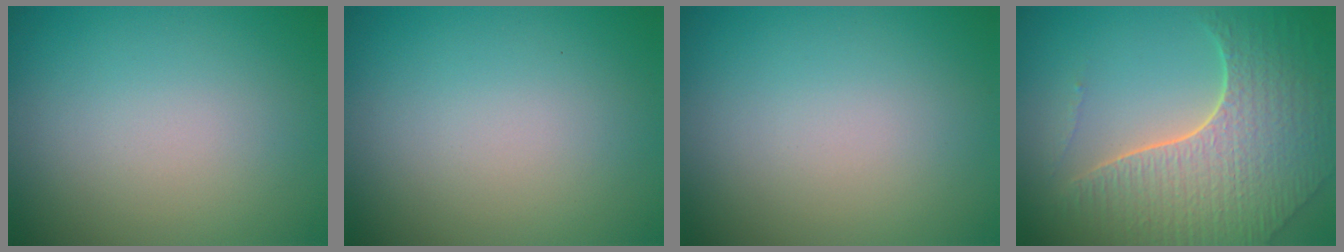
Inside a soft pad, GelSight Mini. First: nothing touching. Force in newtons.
{"total": 0.0}
{"total": 0.0}
{"total": 7.3, "press": 5.3, "slide": 4.9}